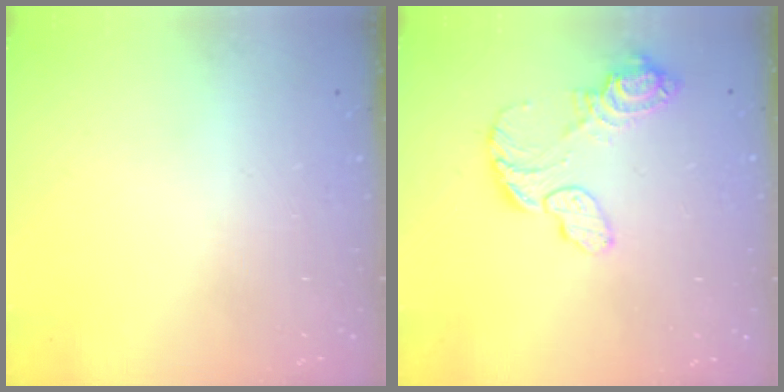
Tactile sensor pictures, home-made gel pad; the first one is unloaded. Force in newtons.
{"total": 10.9, "press": 10.8, "slide": 1.0}